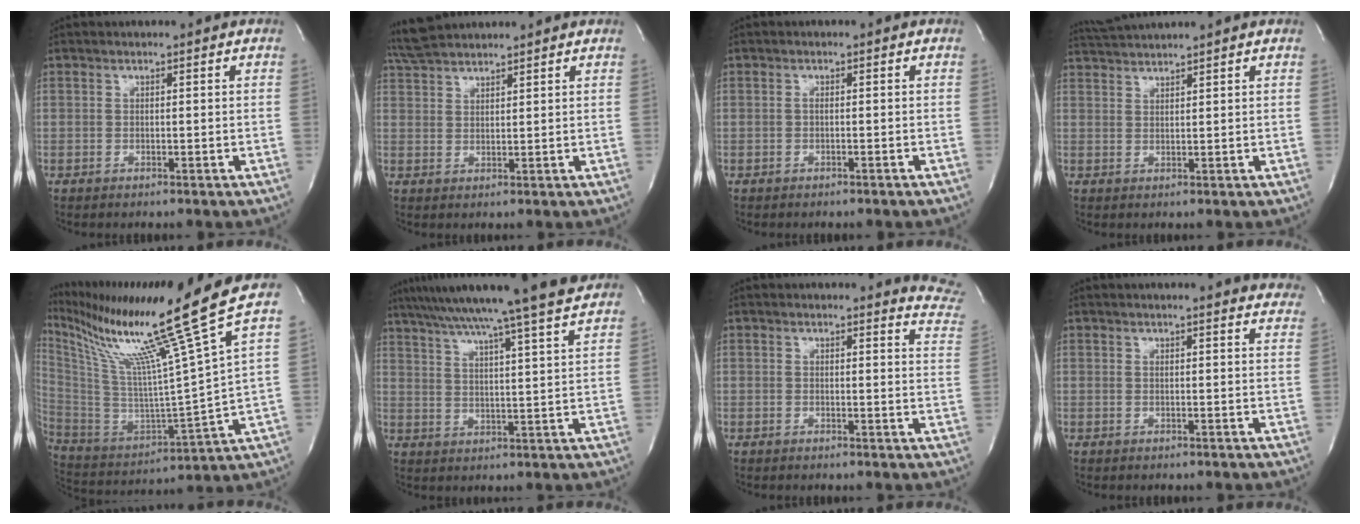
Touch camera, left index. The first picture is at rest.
{"total": 6.4, "force": [6.0, 1.1, 1.9], "torque": [-0.047, 0.034, 0.117]}
{"total": 0.6, "force": [-0.4, 0.0, 0.5], "torque": [-0.012, 0.001, -0.005]}
{"total": 4.3, "force": [4.0, -1.4, 0.8], "torque": [-0.015, 0.016, 0.078]}
{"total": 23.9, "force": [17.8, -4.2, 15.4], "torque": [-0.289, -0.057, 0.299]}
{"total": 22.2, "force": [19.2, -1.7, 10.9], "torque": [-0.191, -0.011, 0.268]}
{"total": 6.6, "force": [6.6, 0.6, 0.0], "torque": [0.020, -0.066, 0.034]}
{"total": 8.9, "force": [8.5, 1.1, 2.7], "torque": [-0.012, -0.012, 0.068]}